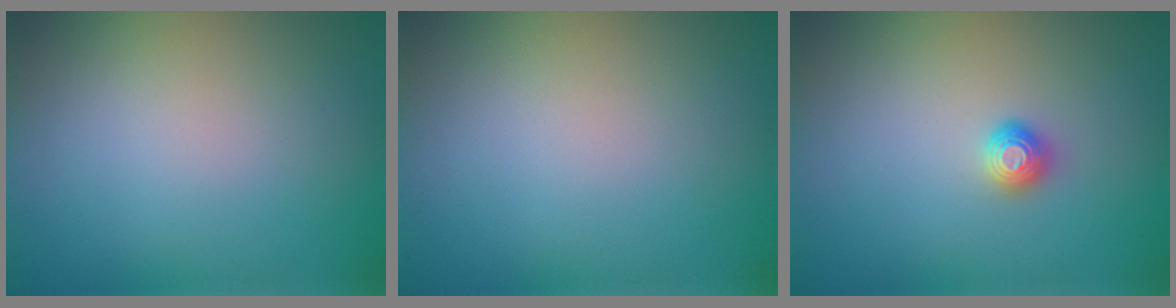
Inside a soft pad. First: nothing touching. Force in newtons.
{"total": 0.0}
{"total": 1.1, "press": 1.1, "slide": 0.1}